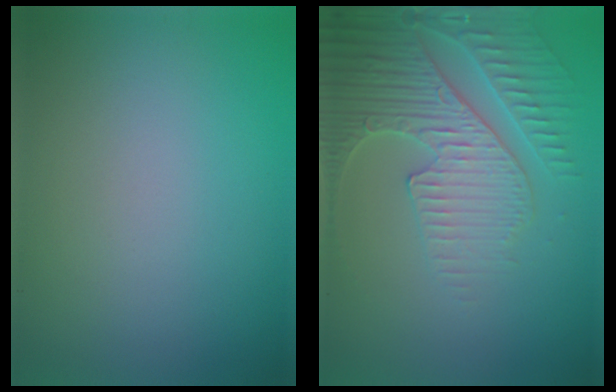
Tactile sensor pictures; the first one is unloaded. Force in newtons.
{"total": 4.7, "press": 4.4, "slide": 1.5}